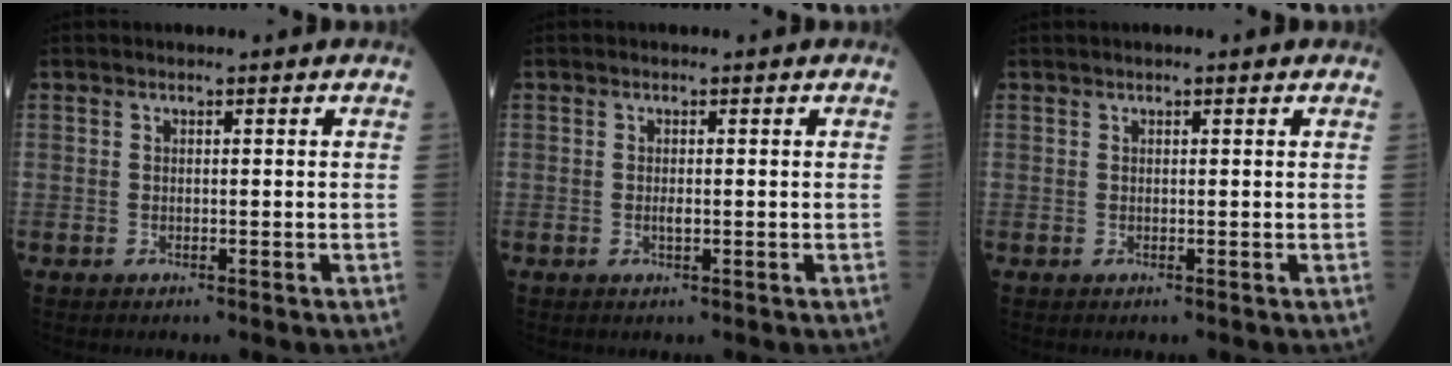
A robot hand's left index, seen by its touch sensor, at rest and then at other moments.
{"total": 0.8, "force": [0.0, 0.2, 0.7], "torque": [-0.017, -0.003, 0.000]}
{"total": 1.3, "force": [1.1, 0.2, 0.8], "torque": [-0.013, 0.015, 0.015]}